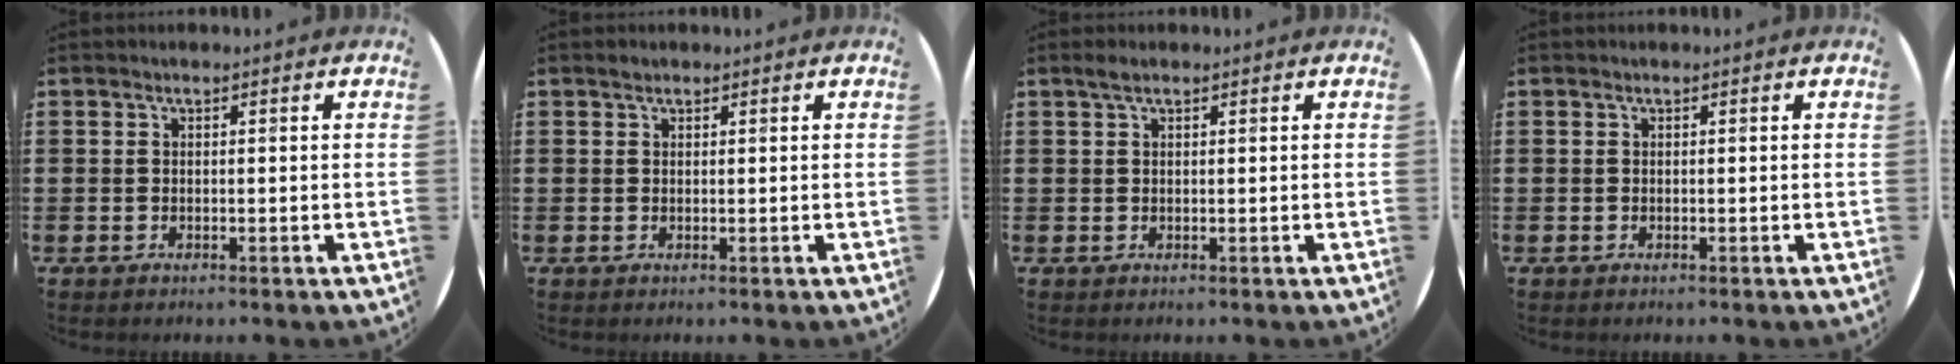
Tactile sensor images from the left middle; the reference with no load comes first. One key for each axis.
{"total": 0.5, "fx": 0.4, "fy": 0.3, "fz": 0.1, "tx": -0.002, "ty": 0.003, "tz": 0.008}
{"total": 1.0, "fx": 0.7, "fy": 0.3, "fz": 0.7, "tx": -0.013, "ty": 0.004, "tz": 0.012}
{"total": 0.0}